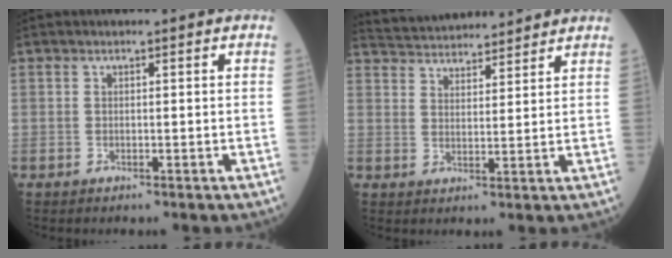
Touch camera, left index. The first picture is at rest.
{"total": 12.6, "force": [12.1, 2.0, 3.0], "torque": [-0.054, 0.030, 0.185]}